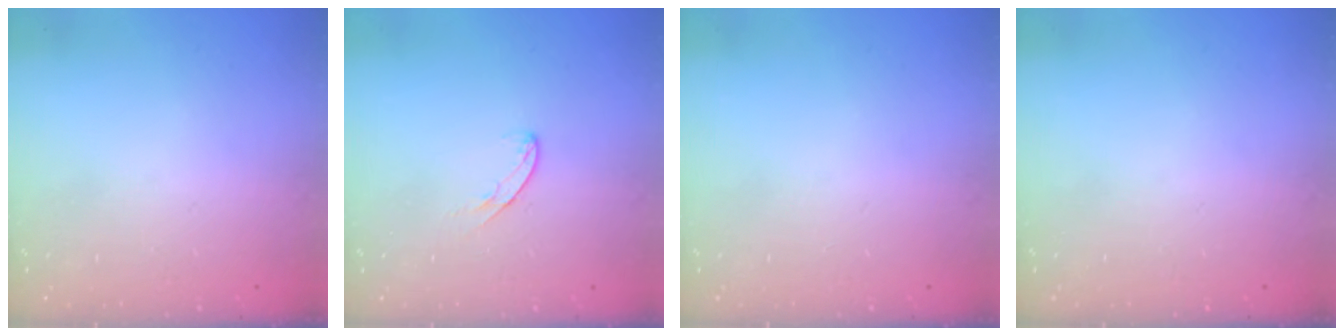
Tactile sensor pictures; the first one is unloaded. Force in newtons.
{"total": 5.4, "press": 5.4, "slide": 0.4}
{"total": 0.0}
{"total": 0.0}